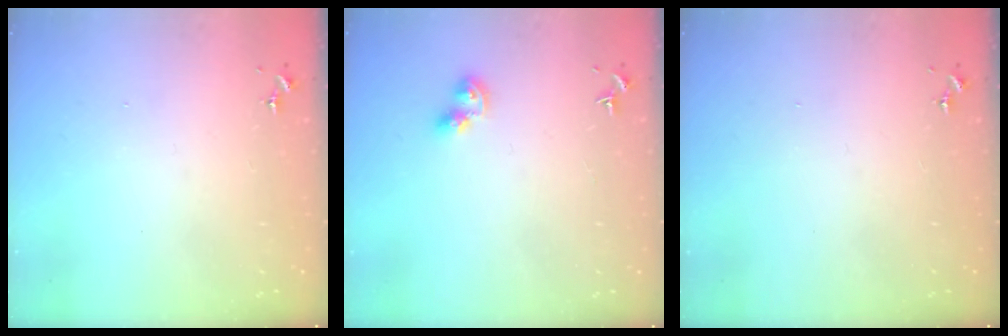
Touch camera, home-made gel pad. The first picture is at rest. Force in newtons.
{"total": 6.9, "press": 6.9, "slide": 0.8}
{"total": 0.0}